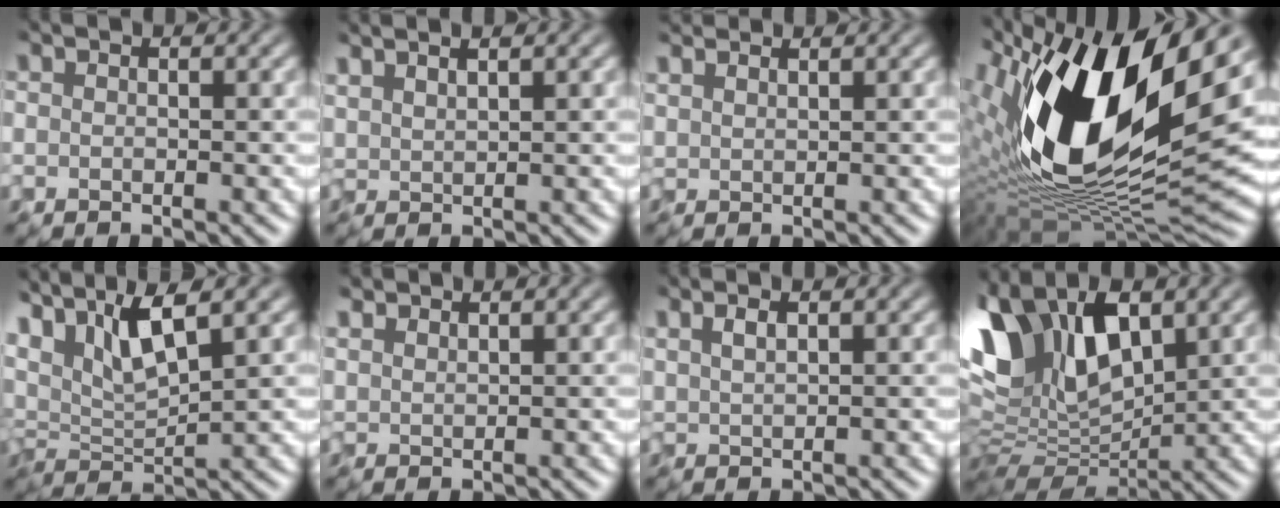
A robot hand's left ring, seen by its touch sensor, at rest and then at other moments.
{"total": 2.4, "force": [2.0, 0.7, 1.3], "torque": [-0.008, 0.010, 0.024]}
{"total": 3.2, "force": [3.0, 0.7, 1.0], "torque": [-0.021, 0.008, 0.046]}
{"total": 16.7, "force": [4.5, 7.6, 14.1], "torque": [-0.264, -0.006, 0.072]}
{"total": 6.1, "force": [3.4, 1.8, 4.7], "torque": [-0.102, 0.007, 0.067]}
{"total": 1.7, "force": [1.6, 0.4, 0.2], "torque": [-0.009, 0.005, 0.037]}
{"total": 1.7, "force": [1.1, 0.5, 1.2], "torque": [-0.023, 0.003, 0.024]}
{"total": 11.3, "force": [4.1, 6.2, 8.6], "torque": [-0.189, 0.008, 0.072]}